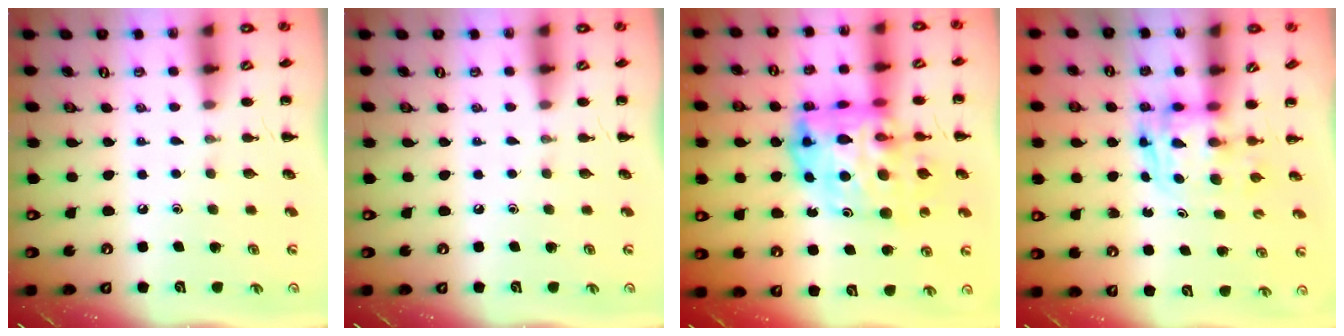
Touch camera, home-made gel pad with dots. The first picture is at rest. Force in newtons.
{"total": 0.0}
{"total": 19.0, "press": 18.2, "slide": 5.6}
{"total": 2.6, "press": 2.6, "slide": 0.2}